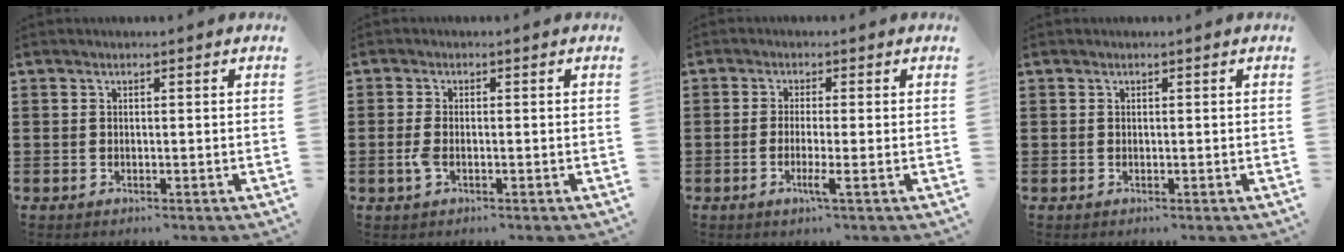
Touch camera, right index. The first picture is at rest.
{"total": 2.2, "force": [-0.6, 0.8, 1.9], "torque": [-0.050, -0.007, -0.015]}
{"total": 3.1, "force": [-1.2, -0.2, 2.8], "torque": [-0.057, -0.013, -0.024]}
{"total": 0.0}